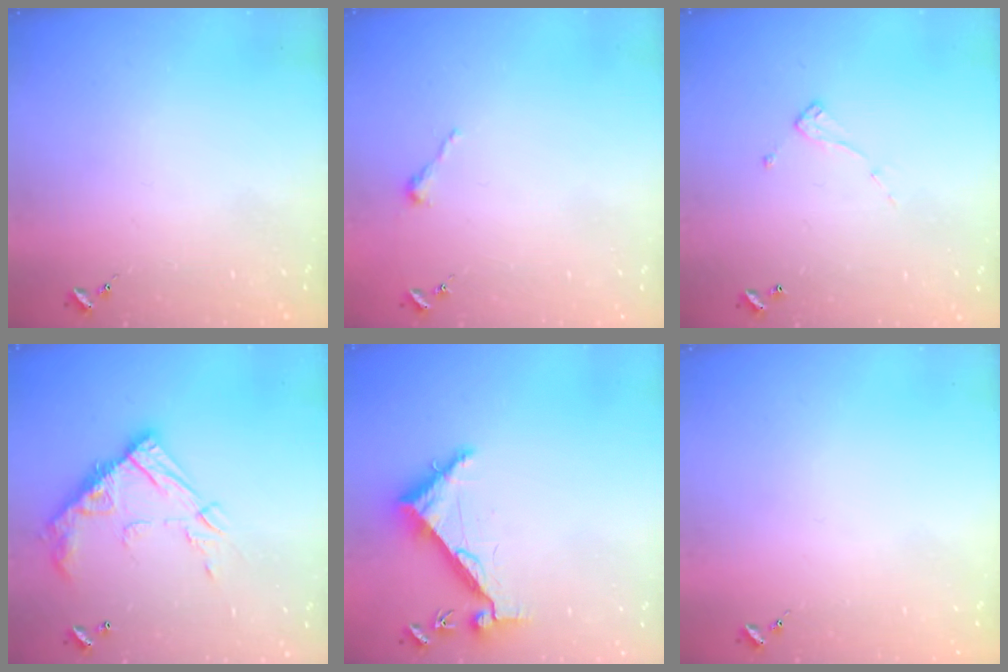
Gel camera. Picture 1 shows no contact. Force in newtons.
{"total": 2.5, "press": 2.5, "slide": 0.2}
{"total": 6.5, "press": 6.5, "slide": 0.2}
{"total": 15.9, "press": 15.9, "slide": 0.8}
{"total": 6.2, "press": 6.2, "slide": 0.7}
{"total": 0.0}